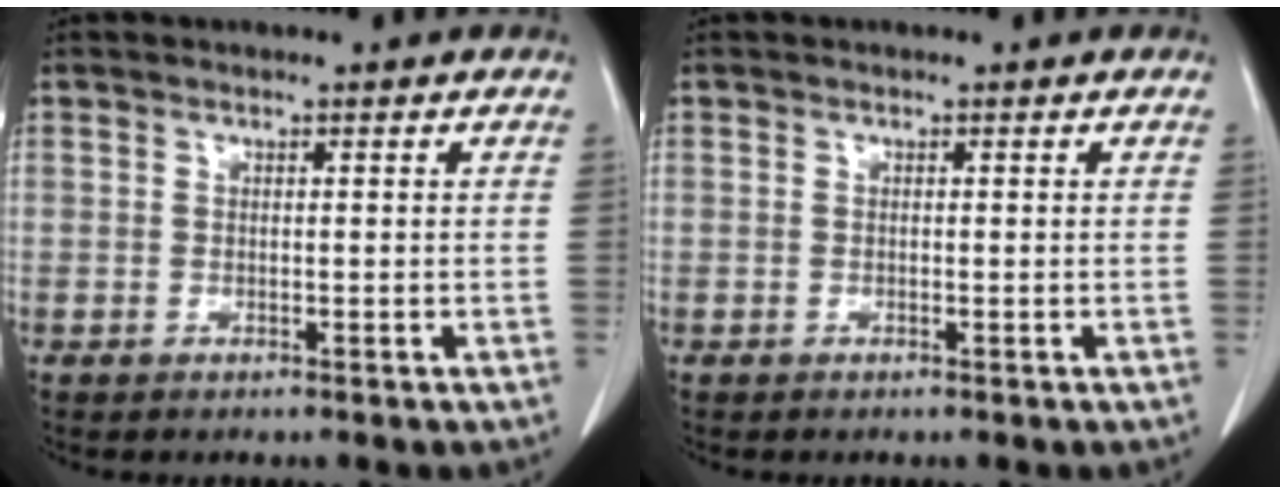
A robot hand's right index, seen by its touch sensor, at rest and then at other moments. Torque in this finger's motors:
{"motor_torque": [0.00, 0.00, 0.00, 0.00]}